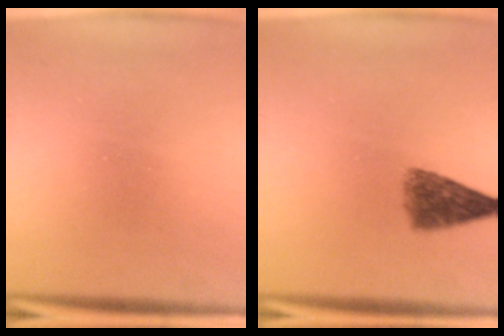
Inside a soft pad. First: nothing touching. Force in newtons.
{"total": 5.1}